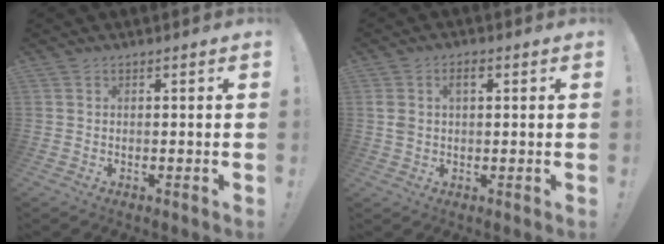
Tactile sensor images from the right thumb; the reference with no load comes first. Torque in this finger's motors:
{"motor_torque": [0.83, 0.96, 0.54, 0.01, 0.20]}